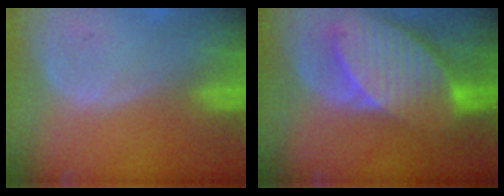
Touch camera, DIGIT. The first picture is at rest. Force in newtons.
{"total": 10.6, "press": 9.4, "slide": 5.0}